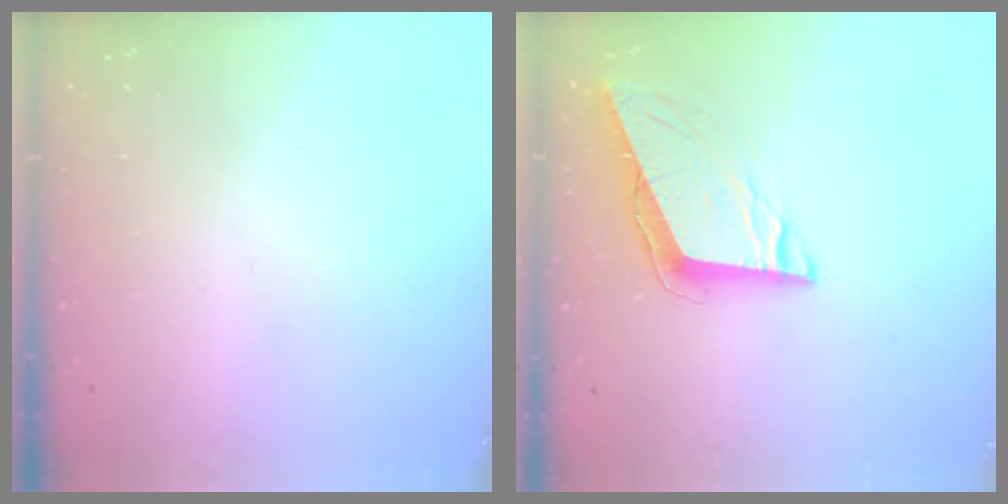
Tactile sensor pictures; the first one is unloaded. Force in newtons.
{"total": 9.2, "press": 8.9, "slide": 2.2}